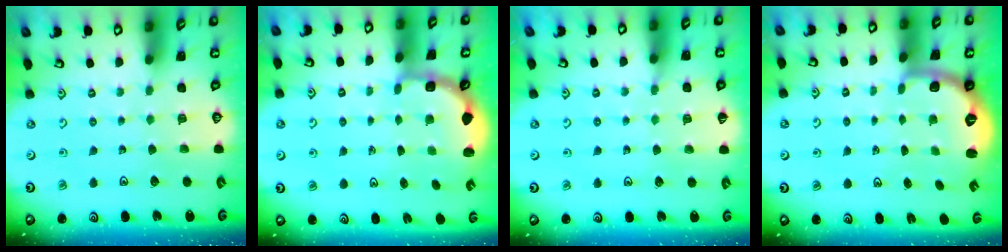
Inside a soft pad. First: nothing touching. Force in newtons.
{"total": 2.7, "press": 2.3, "slide": 1.4}
{"total": 4.4, "press": 4.4, "slide": 0.5}
{"total": 2.6, "press": 1.6, "slide": 2.1}